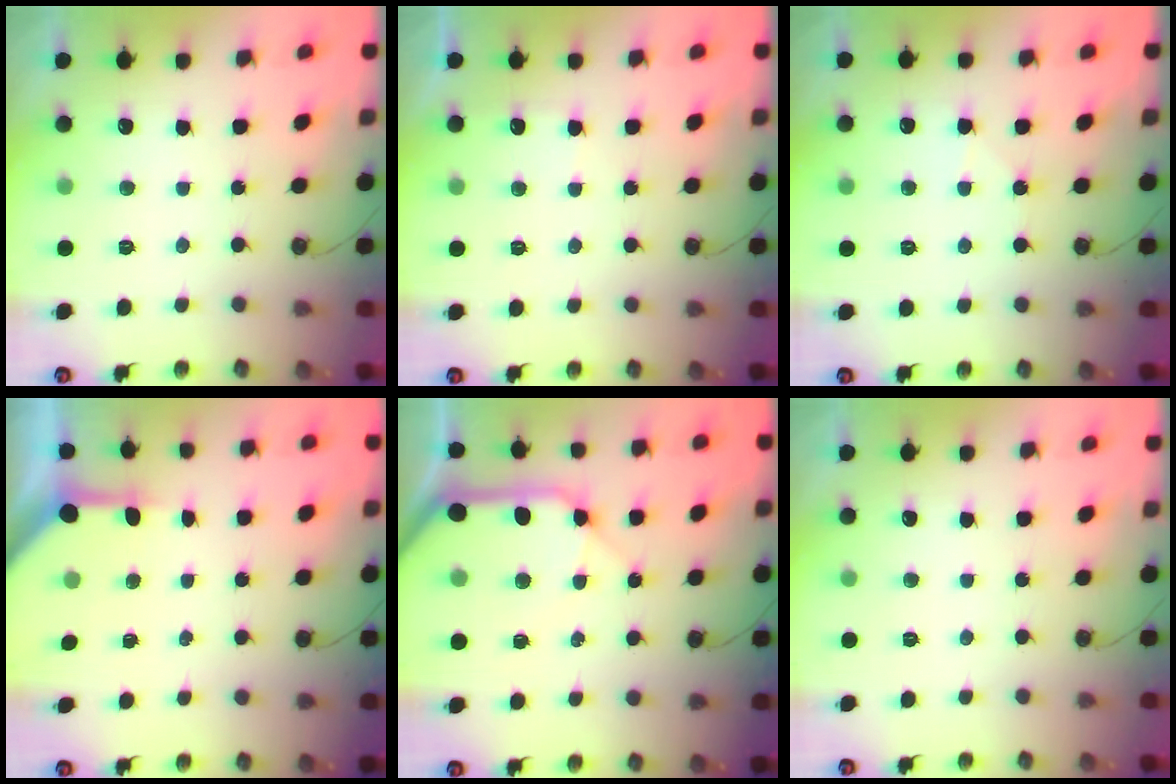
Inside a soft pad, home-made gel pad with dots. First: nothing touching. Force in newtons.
{"total": 2.2, "press": 2.2, "slide": 0.3}
{"total": 3.6, "press": 3.5, "slide": 0.6}
{"total": 3.8, "press": 3.8, "slide": 0.4}
{"total": 15.0, "press": 14.8, "slide": 2.4}
{"total": 0.0}